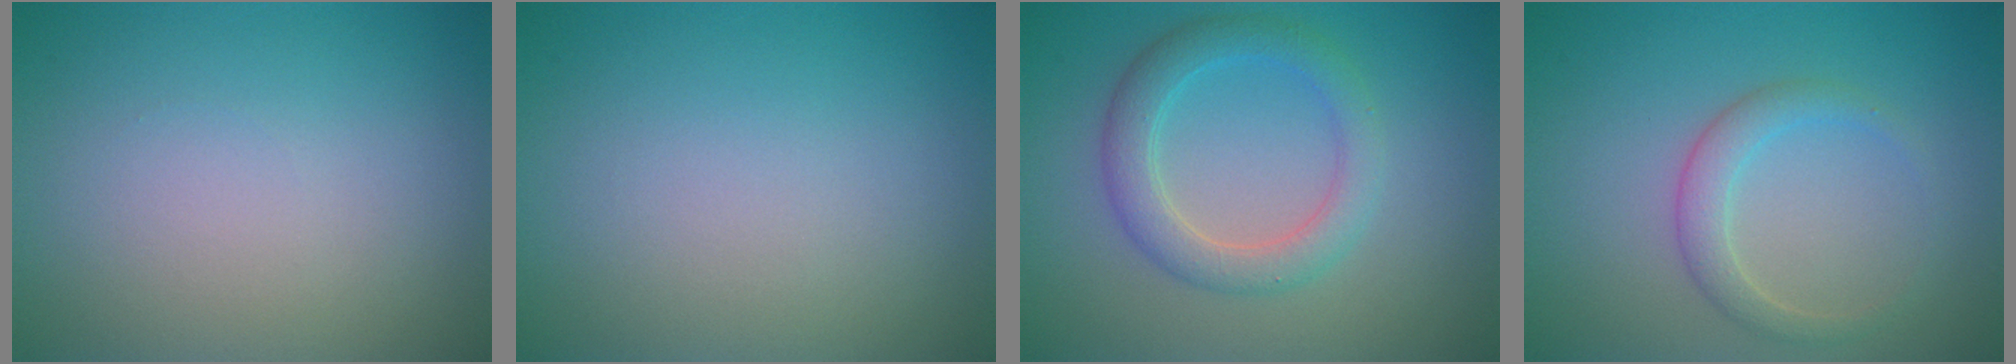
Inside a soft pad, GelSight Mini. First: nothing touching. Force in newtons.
{"total": 0.0}
{"total": 3.6, "press": 3.6, "slide": 0.1}
{"total": 2.2, "press": 2.2, "slide": 0.1}